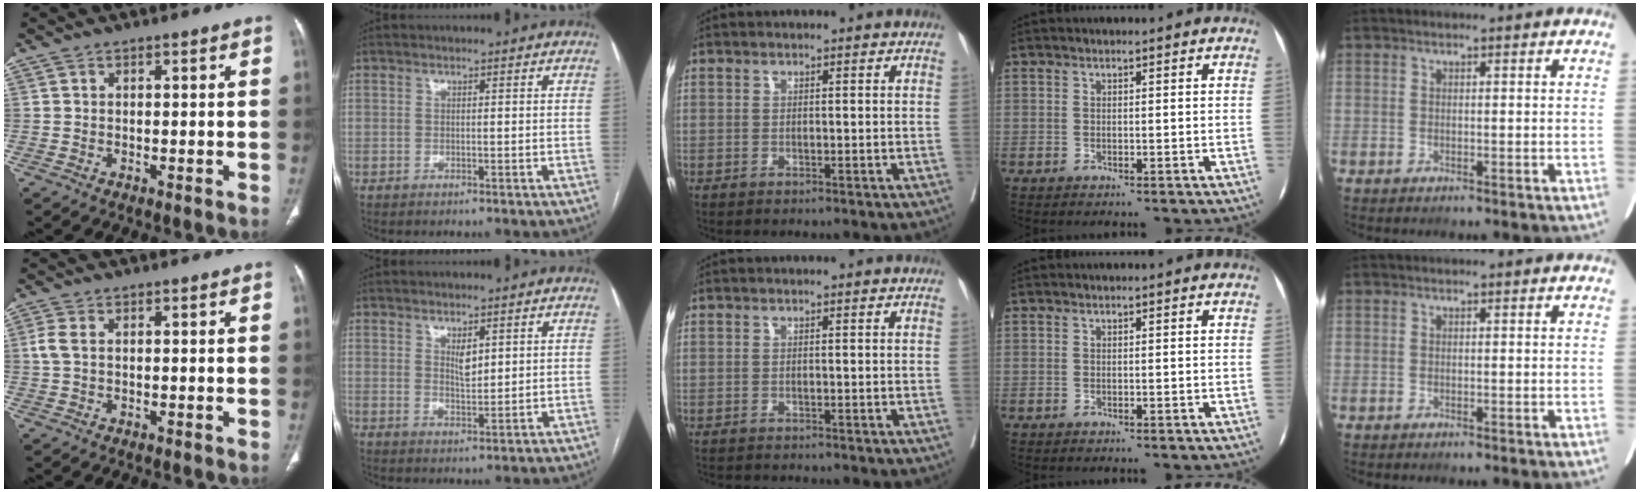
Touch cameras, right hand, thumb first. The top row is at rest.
{"thumb": {"total": 2.4, "force": [0.3, 1.5, 1.9], "torque": [-0.058, 0.006, 0.003]}, "index": {"total": 2.7, "force": [1.2, 1.1, 2.1], "torque": [-0.038, -0.004, 0.027]}, "middle": {"total": 2.5, "force": [-2.5, 0.4, 0.5], "torque": [-0.006, -0.006, -0.037]}}